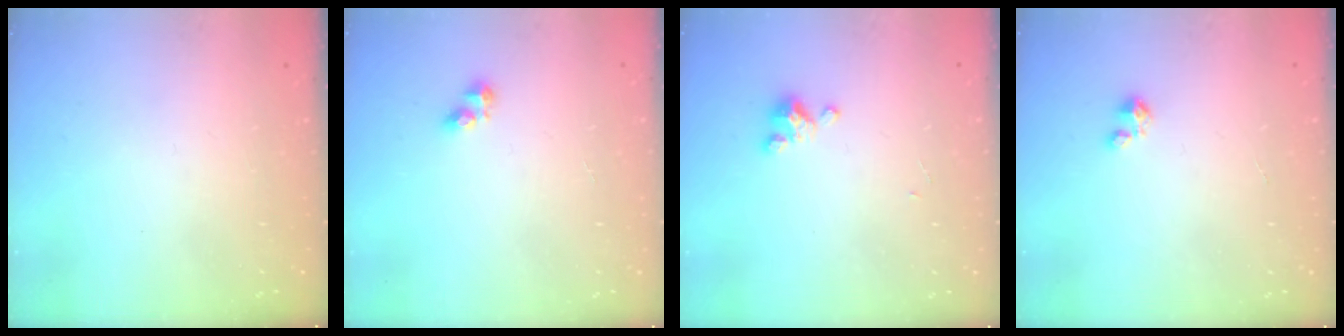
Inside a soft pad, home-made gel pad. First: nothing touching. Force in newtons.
{"total": 3.9, "press": 3.9, "slide": 0.5}
{"total": 2.3, "press": 2.2, "slide": 0.4}
{"total": 2.1, "press": 2.1, "slide": 0.2}